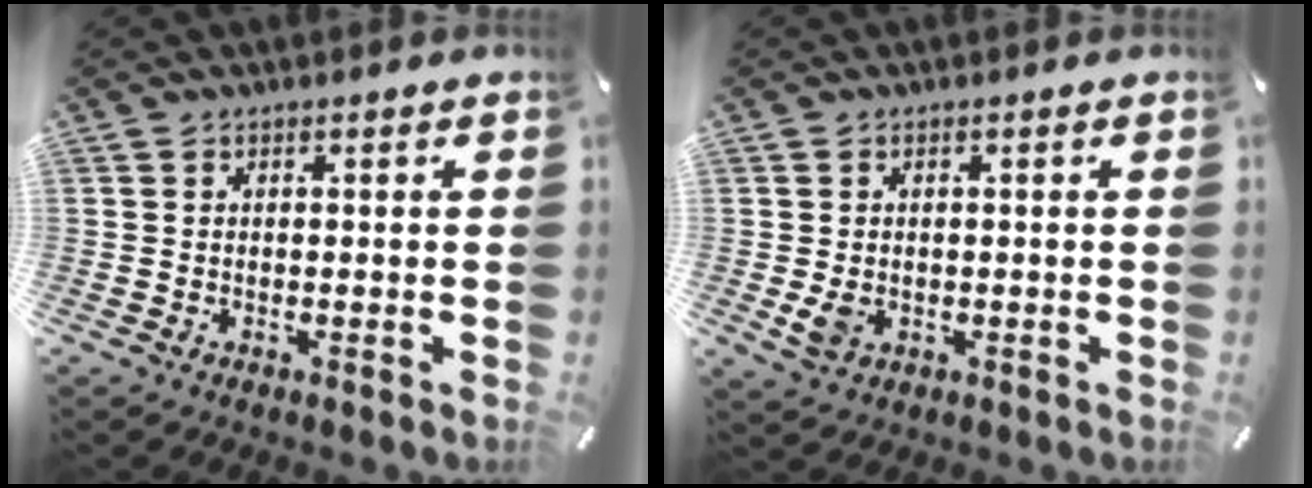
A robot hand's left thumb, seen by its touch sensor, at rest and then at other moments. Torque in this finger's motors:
{"motor_torque": [0.33, 0.61, 0.17, -0.13, 0.10]}